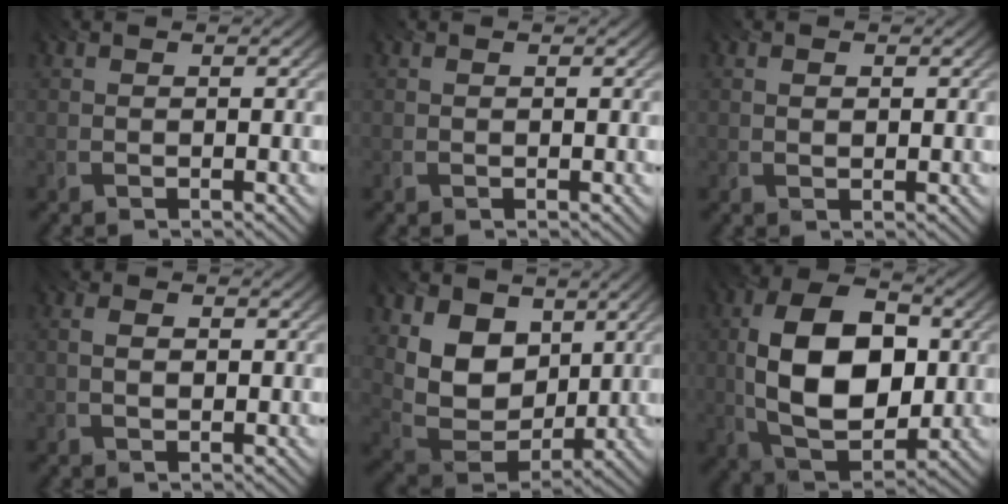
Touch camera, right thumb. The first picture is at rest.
{"total": 0.0}
{"total": 0.7, "force": [0.1, 0.5, 0.5], "torque": [-0.007, -0.005, 0.004]}
{"total": 1.8, "force": [-0.8, 1.0, 1.2], "torque": [-0.022, -0.007, -0.015]}
{"total": 11.7, "force": [3.6, 8.3, 7.3], "torque": [-0.182, 0.008, 0.060]}
{"total": 14.2, "force": [-0.6, 8.5, 11.4], "torque": [-0.209, 0.007, -0.020]}